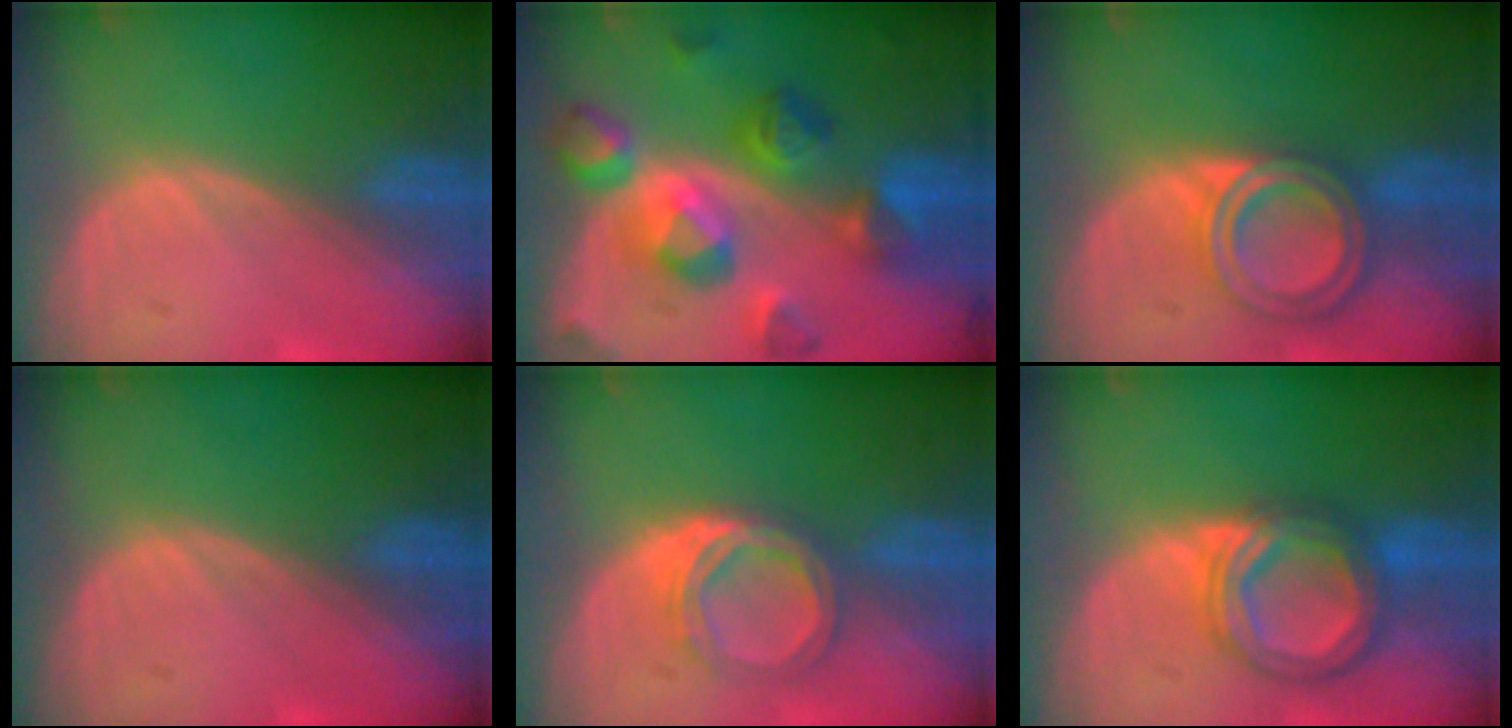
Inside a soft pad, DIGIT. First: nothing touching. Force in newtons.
{"total": 11.4, "press": 11.3, "slide": 0.9}
{"total": 6.8, "press": 6.0, "slide": 3.2}
{"total": 0.0}
{"total": 5.7, "press": 5.0, "slide": 2.7}
{"total": 7.6, "press": 7.5, "slide": 0.6}